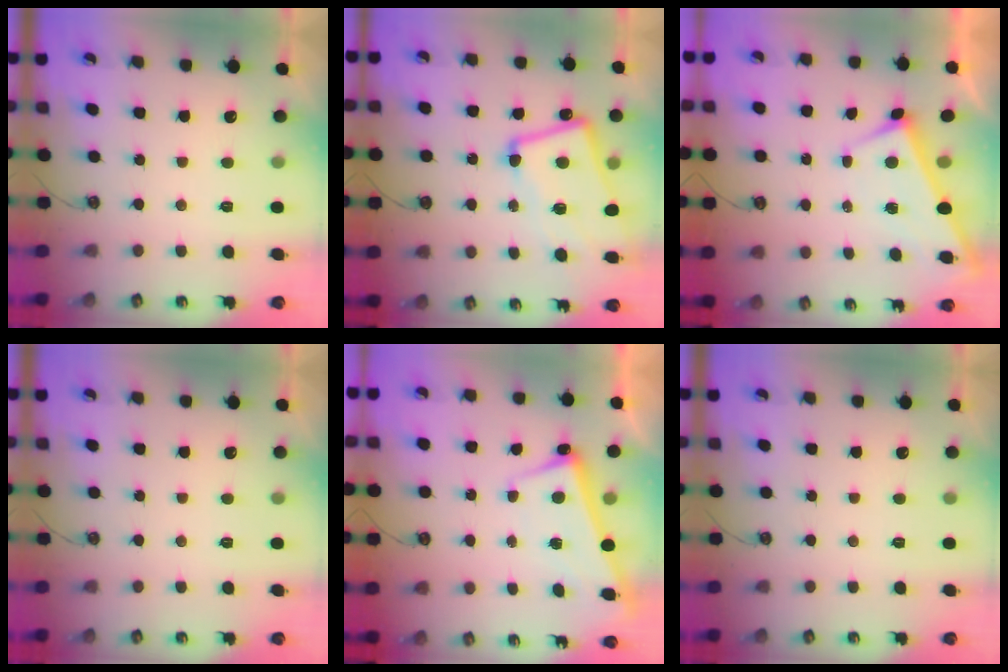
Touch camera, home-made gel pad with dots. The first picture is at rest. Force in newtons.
{"total": 8.4, "press": 8.3, "slide": 1.5}
{"total": 2.7, "press": 2.7, "slide": 0.3}
{"total": 0.0}
{"total": 2.4, "press": 2.3, "slide": 0.5}
{"total": 0.0}